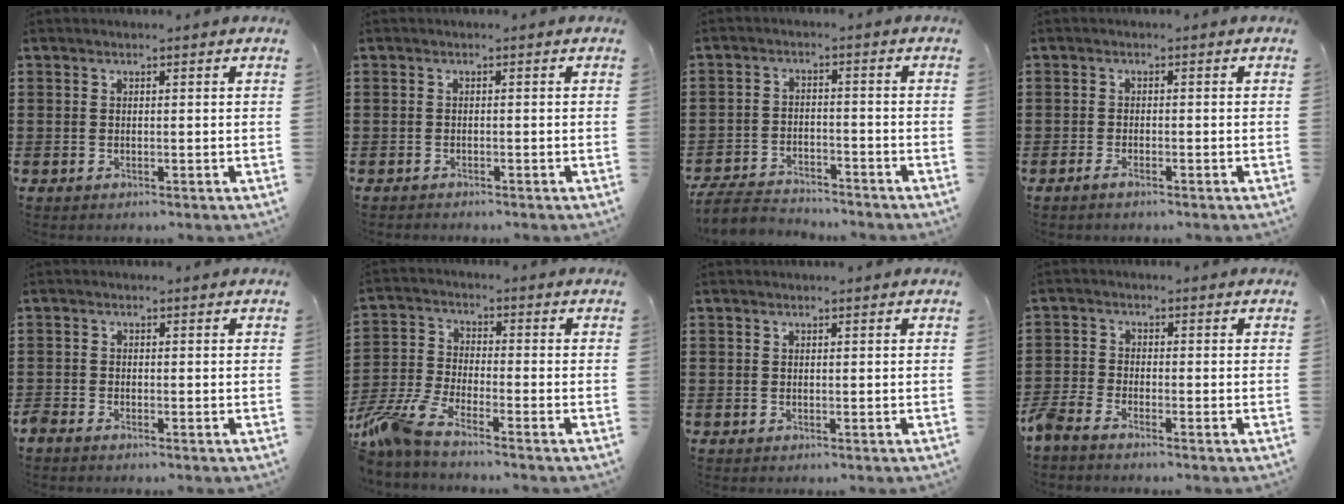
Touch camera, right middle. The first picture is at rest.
{"total": 0.6, "force": [-0.6, 0.1, 0.0], "torque": [-0.001, -0.001, -0.012]}
{"total": 4.3, "force": [-4.1, 1.0, 0.8], "torque": [-0.030, 0.001, -0.088]}
{"total": 1.2, "force": [-1.0, 0.2, 0.7], "torque": [-0.024, -0.008, -0.019]}
{"total": 0.9, "force": [-0.8, 0.2, 0.3], "torque": [-0.017, -0.004, -0.017]}
{"total": 6.9, "force": [-5.7, 0.7, 3.8], "torque": [-0.105, -0.015, -0.117]}
{"total": 0.0}
{"total": 2.5, "force": [-2.4, 0.5, 0.8], "torque": [-0.044, -0.007, -0.057]}